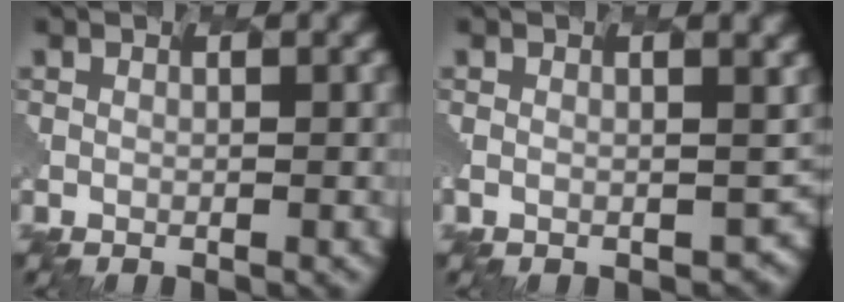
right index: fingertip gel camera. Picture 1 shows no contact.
{"total": 2.5, "force": [-1.1, 1.0, 2.0], "torque": [-0.029, -0.008, -0.011]}